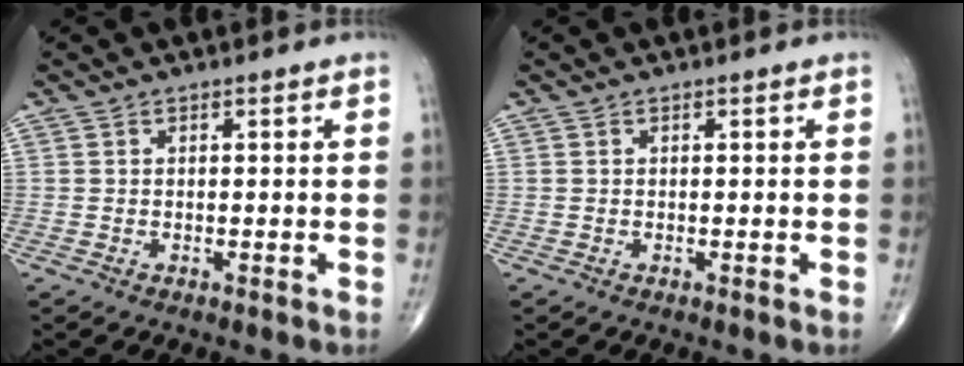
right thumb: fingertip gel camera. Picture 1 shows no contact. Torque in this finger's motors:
{"motor_torque": [0.00, 0.00, 0.00, 0.00, 0.01]}